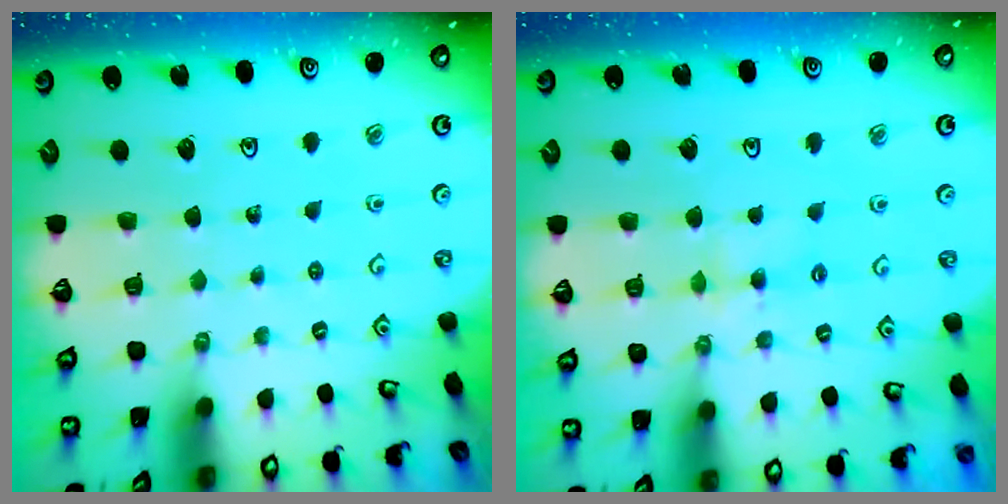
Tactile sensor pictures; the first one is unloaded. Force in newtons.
{"total": 4.5, "press": 4.5, "slide": 0.6}